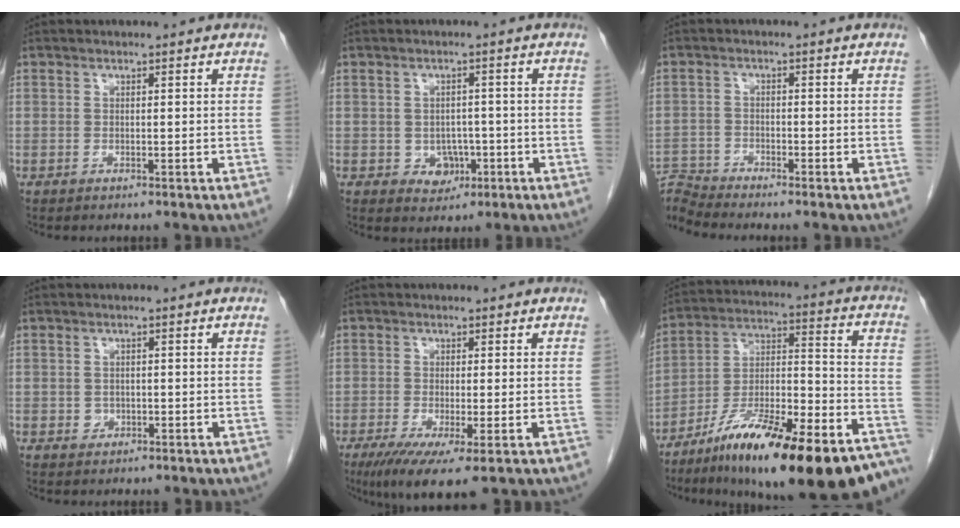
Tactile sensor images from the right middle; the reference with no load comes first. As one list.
[{"total": 3.6, "force": [-1.1, 3.0, 1.6], "torque": [-0.013, 0.005, -0.005]}, {"total": 4.6, "force": [-4.3, -1.4, -0.9], "torque": [0.007, -0.002, -0.081]}, {"total": 1.2, "force": [-0.3, 1.1, 0.4], "torque": [-0.007, 0.003, 0.000]}, {"total": 7.2, "force": [-3.4, 1.2, 6.2], "torque": [-0.097, -0.019, -0.051]}, {"total": 30.1, "force": [-22.5, 5.1, 19.3], "torque": [-0.239, -0.002, -0.347]}]